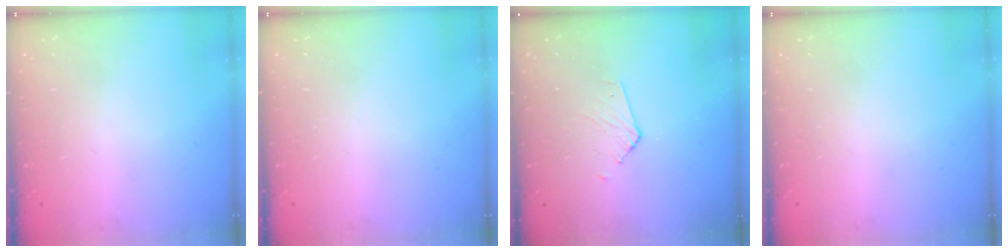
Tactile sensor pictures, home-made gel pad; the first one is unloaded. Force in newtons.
{"total": 0.0}
{"total": 2.9, "press": 2.9, "slide": 0.2}
{"total": 0.0}